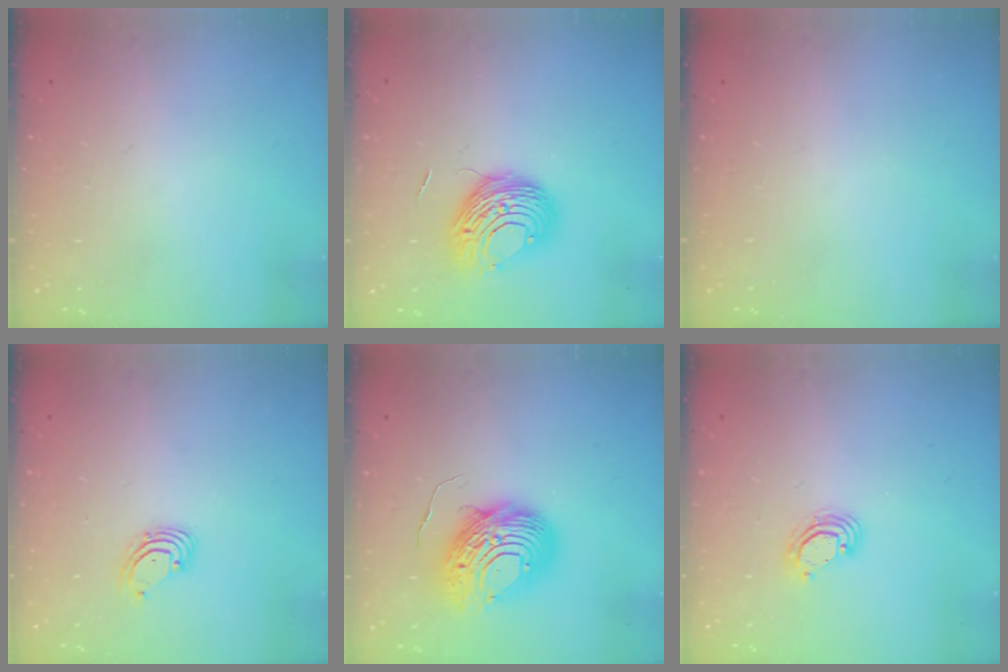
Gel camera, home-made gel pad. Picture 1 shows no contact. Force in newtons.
{"total": 10.4, "press": 10.4, "slide": 0.2}
{"total": 0.0}
{"total": 1.8, "press": 1.8, "slide": 0.2}
{"total": 13.2, "press": 13.1, "slide": 1.5}
{"total": 4.8, "press": 4.8, "slide": 0.3}